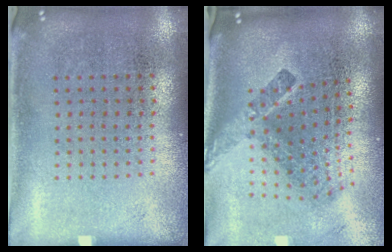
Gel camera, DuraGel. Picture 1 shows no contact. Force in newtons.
{"total": 2.6, "press": 1.6, "slide": 2.1}